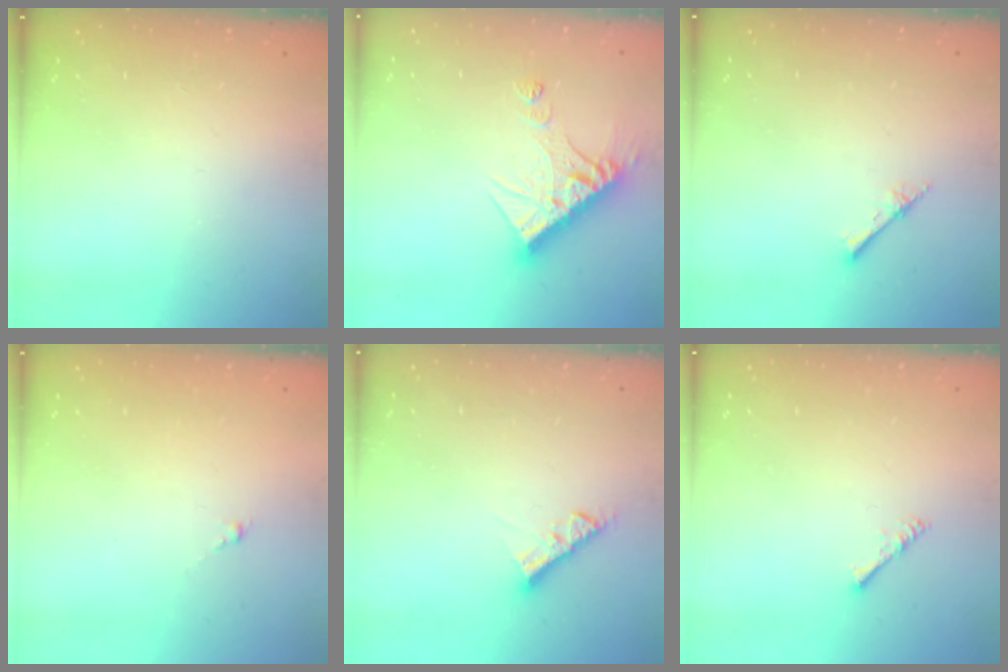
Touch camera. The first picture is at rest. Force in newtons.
{"total": 13.2, "press": 13.1, "slide": 1.2}
{"total": 2.6, "press": 2.6, "slide": 0.3}
{"total": 0.0}
{"total": 6.1, "press": 6.1, "slide": 0.4}
{"total": 2.2, "press": 2.1, "slide": 0.5}